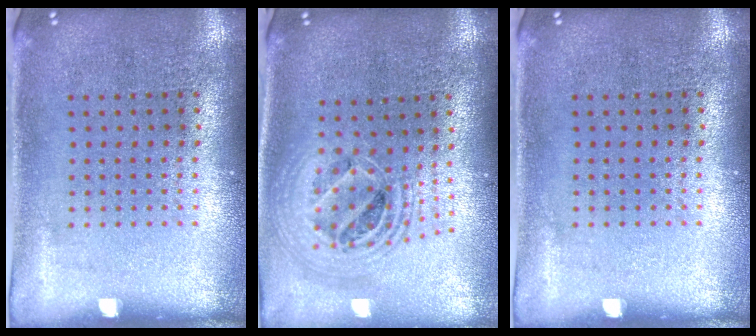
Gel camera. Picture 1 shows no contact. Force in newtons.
{"total": 2.1, "press": 1.6, "slide": 1.4}
{"total": 0.0}